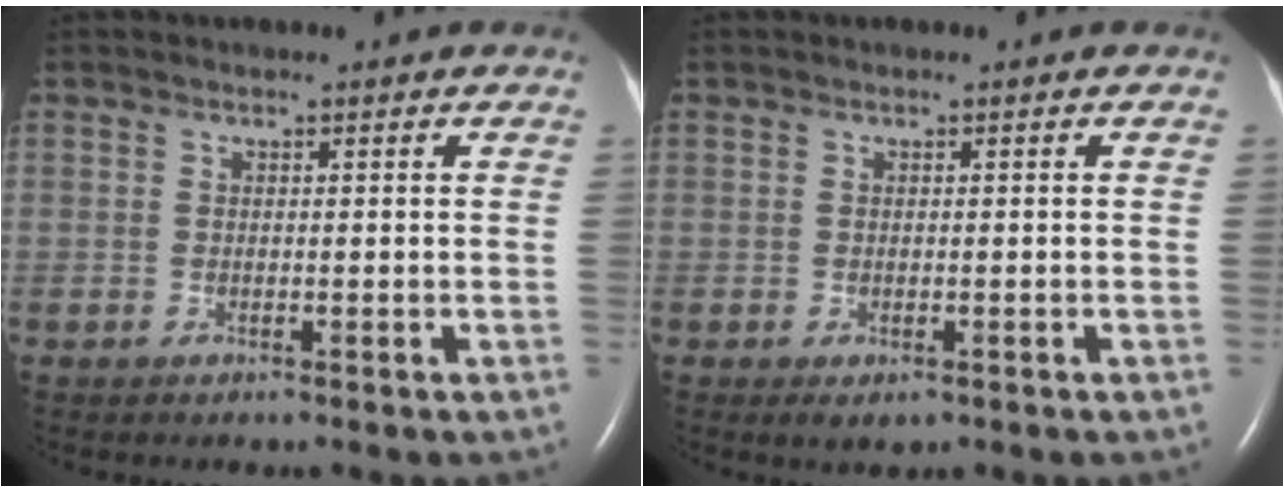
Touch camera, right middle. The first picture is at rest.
{"total": 1.7, "force": [-0.7, 0.9, 1.2], "torque": [-0.018, -0.003, -0.003]}